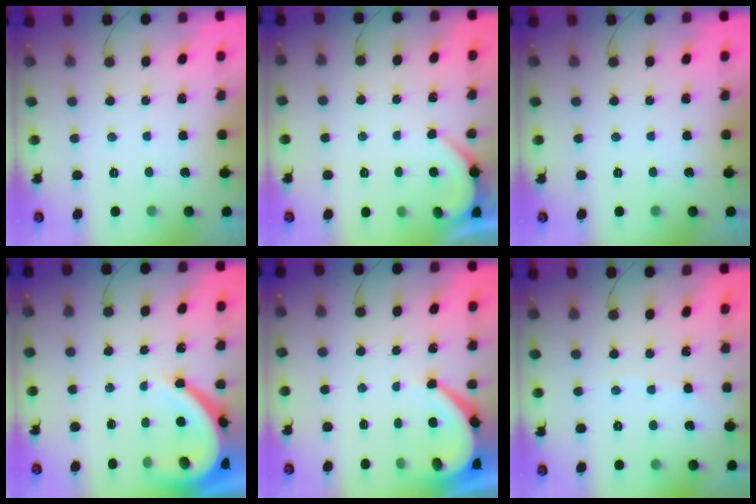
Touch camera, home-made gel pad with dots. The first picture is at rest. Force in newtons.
{"total": 1.3, "press": 1.3, "slide": 0.2}
{"total": 0.0}
{"total": 10.7, "press": 10.7, "slide": 1.3}
{"total": 5.3, "press": 5.3, "slide": 0.5}
{"total": 1.8, "press": 1.8, "slide": 0.3}